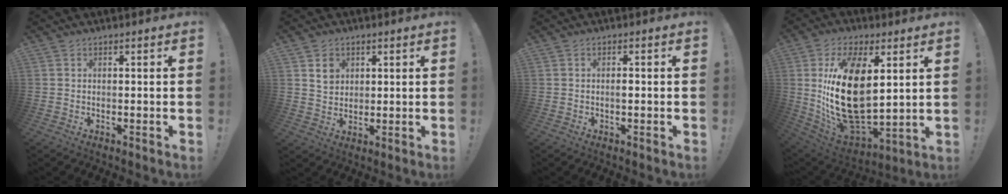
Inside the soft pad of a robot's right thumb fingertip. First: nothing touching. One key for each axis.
{"total": 5.6, "fx": 2.8, "fy": 4.6, "fz": 1.5, "tx": -0.010, "ty": -0.011, "tz": 0.049}
{"total": 1.1, "fx": -0.3, "fy": 0.4, "fz": 1.0, "tx": -0.011, "ty": -0.001, "tz": -0.009}
{"total": 25.0, "fx": 4.7, "fy": 13.7, "fz": 20.4, "tx": -0.416, "ty": -0.038, "tz": 0.091}